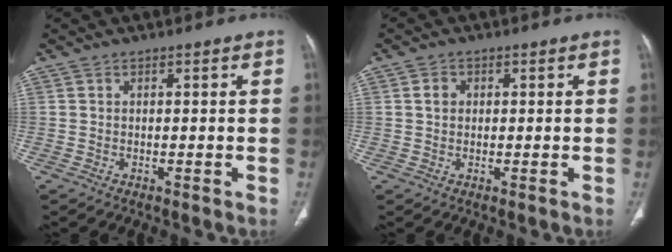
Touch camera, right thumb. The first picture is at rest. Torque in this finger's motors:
{"motor_torque": [-0.07, -0.02, 0.25, -0.23, 0.09]}